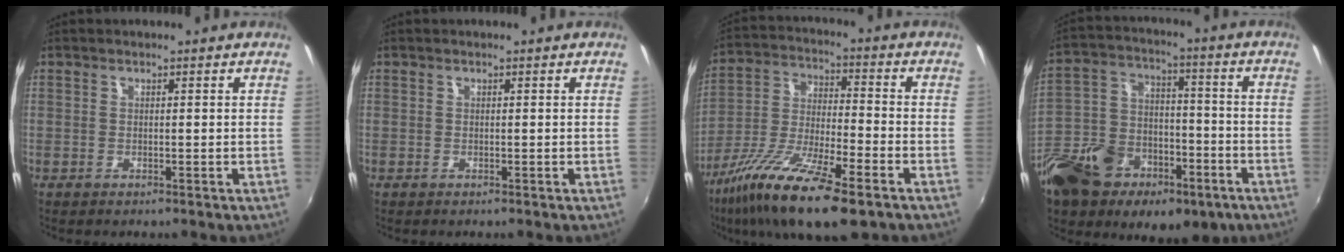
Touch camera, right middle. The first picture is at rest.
{"total": 0.0}
{"total": 18.4, "force": [-11.4, 4.3, 13.8], "torque": [-0.272, -0.040, -0.212]}
{"total": 26.9, "force": [-14.6, 16.3, 15.6], "torque": [-0.348, -0.017, -0.235]}